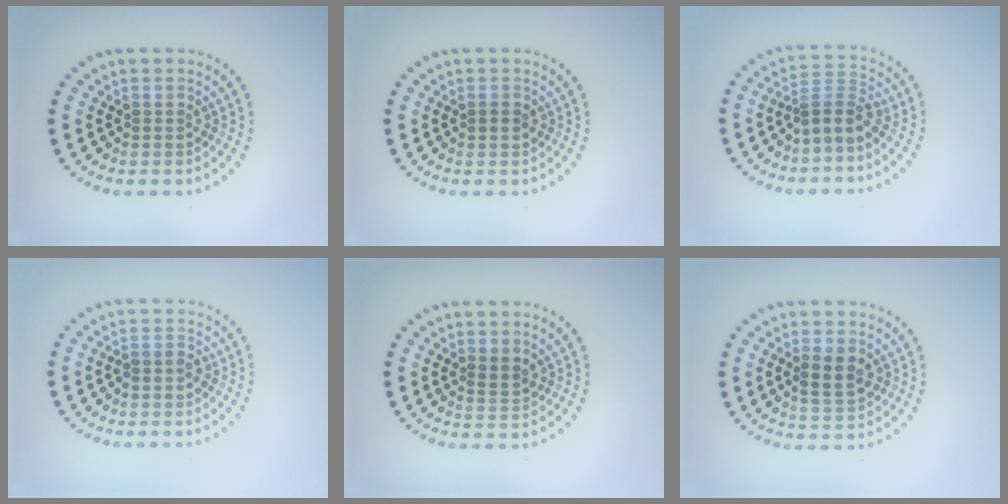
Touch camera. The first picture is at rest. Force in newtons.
{"total": 0.8, "press": 0.8, "slide": 0.3}
{"total": 2.9, "press": 2.1, "slide": 2.0}
{"total": 1.1, "press": 0.9, "slide": 0.7}
{"total": 1.4, "press": 1.1, "slide": 0.8}
{"total": 2.9, "press": 2.8, "slide": 0.4}